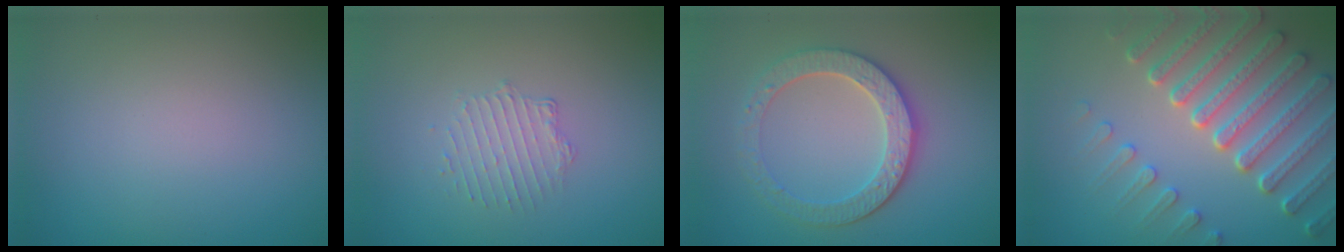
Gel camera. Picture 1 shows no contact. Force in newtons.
{"total": 1.6, "press": 0.9, "slide": 1.3}
{"total": 4.2, "press": 3.8, "slide": 1.8}
{"total": 7.3, "press": 5.7, "slide": 4.6}